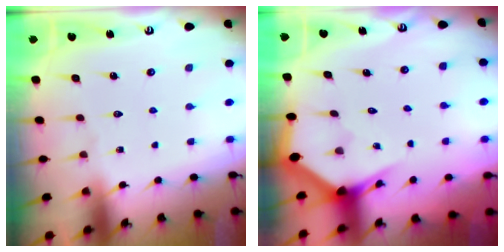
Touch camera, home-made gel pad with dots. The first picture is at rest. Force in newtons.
{"total": 3.0, "press": 3.0, "slide": 0.0}